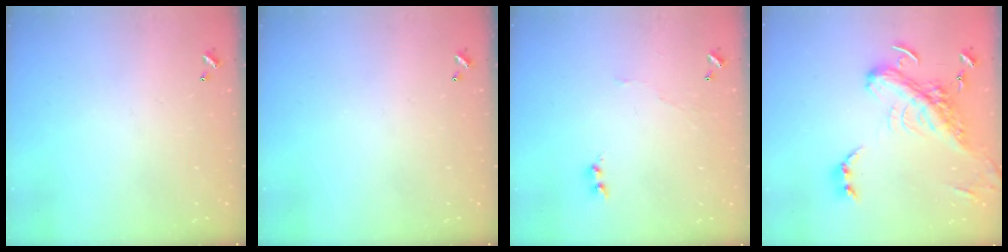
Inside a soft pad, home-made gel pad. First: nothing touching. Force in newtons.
{"total": 0.0}
{"total": 3.8, "press": 3.7, "slide": 0.6}
{"total": 9.5, "press": 9.3, "slide": 2.2}